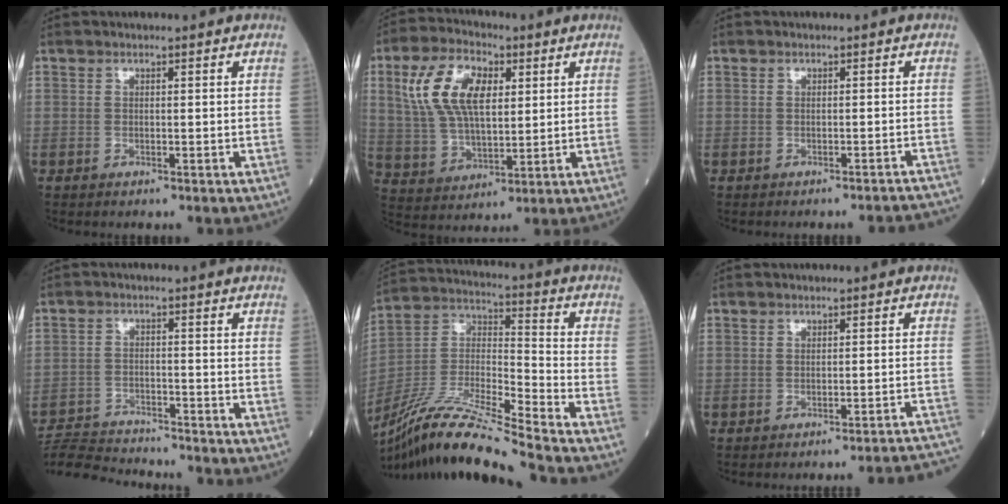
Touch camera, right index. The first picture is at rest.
{"total": 12.5, "force": [4.1, 6.2, 10.0], "torque": [-0.215, 0.023, 0.079]}
{"total": 6.2, "force": [-6.1, -0.3, 1.0], "torque": [0.000, -0.007, -0.062]}
{"total": 10.8, "force": [-10.6, 0.0, 2.0], "torque": [-0.037, -0.001, -0.178]}
{"total": 18.3, "force": [-15.9, -1.3, 8.9], "torque": [-0.191, -0.009, -0.297]}
{"total": 11.8, "force": [-11.5, -1.8, 1.8], "torque": [0.013, -0.010, -0.129]}